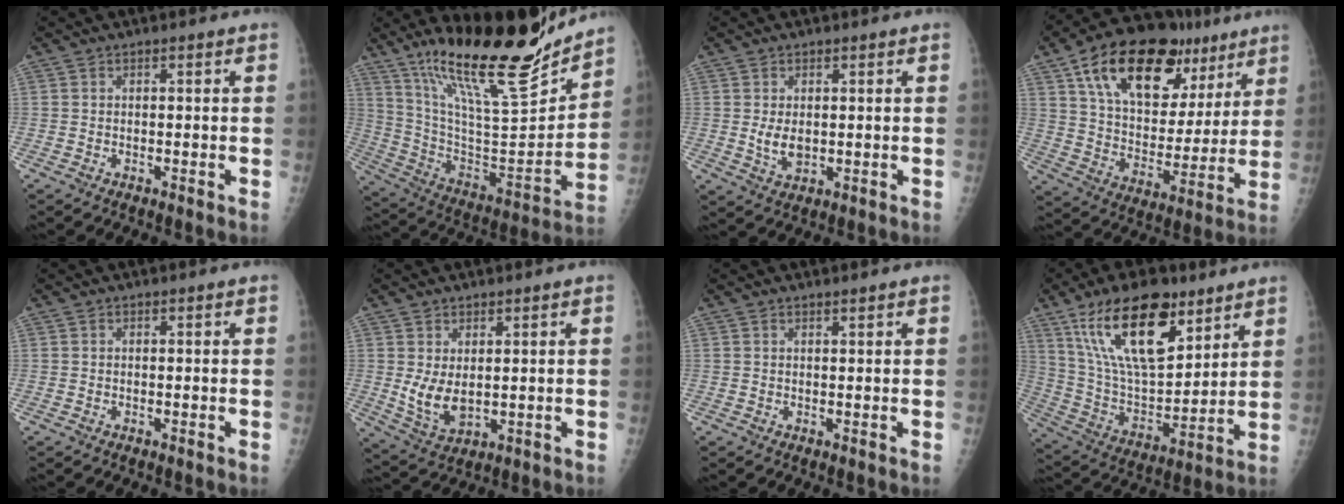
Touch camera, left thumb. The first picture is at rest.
{"total": 26.2, "force": [20.0, 5.6, 16.1], "torque": [-0.232, -0.103, 0.341]}
{"total": 4.0, "force": [0.3, 2.6, 3.0], "torque": [-0.047, -0.009, 0.013]}
{"total": 25.7, "force": [13.7, 14.3, 16.5], "torque": [-0.224, -0.017, 0.226]}
{"total": 0.0}
{"total": 6.2, "force": [1.1, 3.6, 4.9], "torque": [-0.085, -0.019, 0.037]}
{"total": 0.7, "force": [0.6, 0.0, 0.2], "torque": [-0.004, -0.006, 0.012]}
{"total": 22.3, "force": [12.7, 10.0, 15.4], "torque": [-0.245, -0.052, 0.238]}